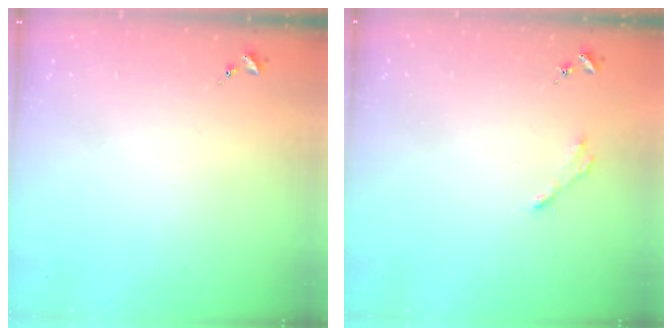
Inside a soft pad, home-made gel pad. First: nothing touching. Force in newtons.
{"total": 2.8, "press": 2.8, "slide": 0.4}